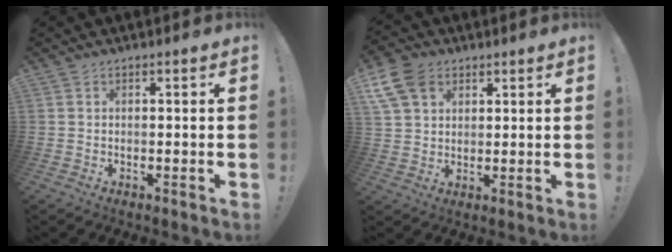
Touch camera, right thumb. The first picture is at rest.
{"total": 10.7, "force": [5.3, 7.4, 5.6], "torque": [-0.110, -0.017, 0.105]}